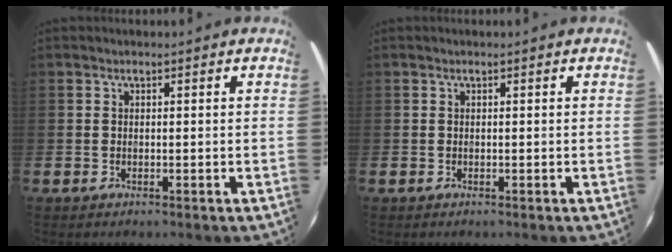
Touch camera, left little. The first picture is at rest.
{"total": 0.0}